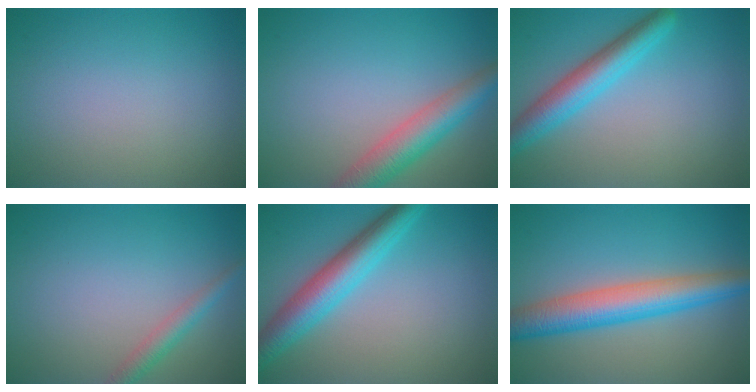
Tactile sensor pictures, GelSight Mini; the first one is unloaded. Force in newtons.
{"total": 5.0, "press": 5.0, "slide": 0.2}
{"total": 4.5, "press": 4.5, "slide": 0.2}
{"total": 2.0, "press": 2.0, "slide": 0.0}
{"total": 5.6, "press": 5.6, "slide": 0.2}
{"total": 6.3, "press": 6.3, "slide": 0.1}